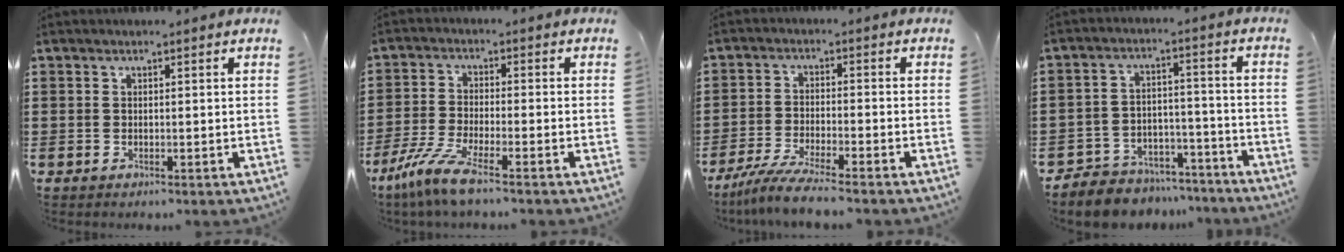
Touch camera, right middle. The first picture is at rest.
{"total": 6.9, "force": [-4.9, 0.5, 4.9], "torque": [-0.127, -0.023, -0.101]}
{"total": 5.6, "force": [-5.0, -0.3, 2.6], "torque": [-0.070, -0.023, -0.100]}
{"total": 6.4, "force": [-6.1, 2.0, 0.2], "torque": [0.000, 0.024, -0.122]}